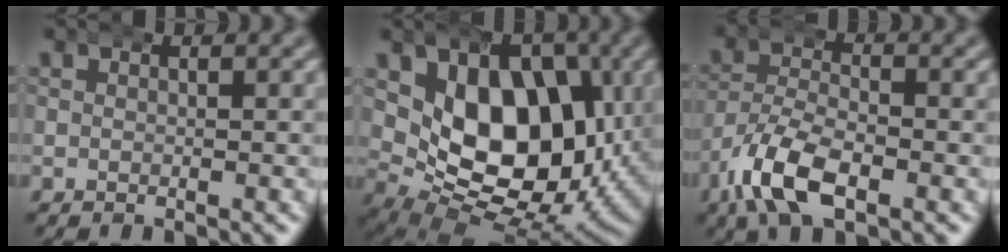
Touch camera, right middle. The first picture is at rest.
{"total": 18.4, "force": [0.9, 13.1, 12.9], "torque": [-0.221, -0.048, 0.022]}
{"total": 5.6, "force": [-3.2, 2.5, 3.8], "torque": [-0.075, -0.012, -0.058]}